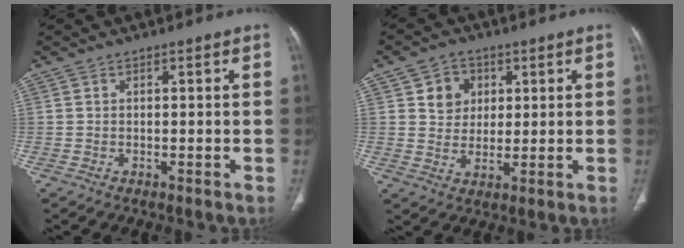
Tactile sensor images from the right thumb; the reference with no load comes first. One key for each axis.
{"total": 6.5, "fx": 2.3, "fy": 5.4, "fz": 2.7, "tx": -0.017, "ty": -0.007, "tz": 0.042}